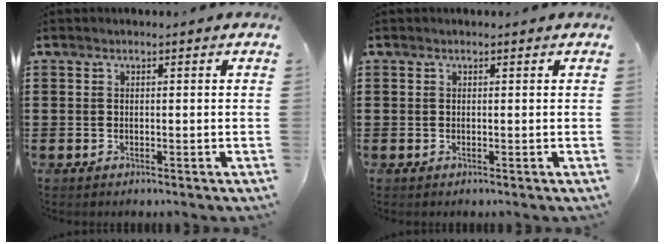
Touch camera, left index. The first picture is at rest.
{"total": 0.0}